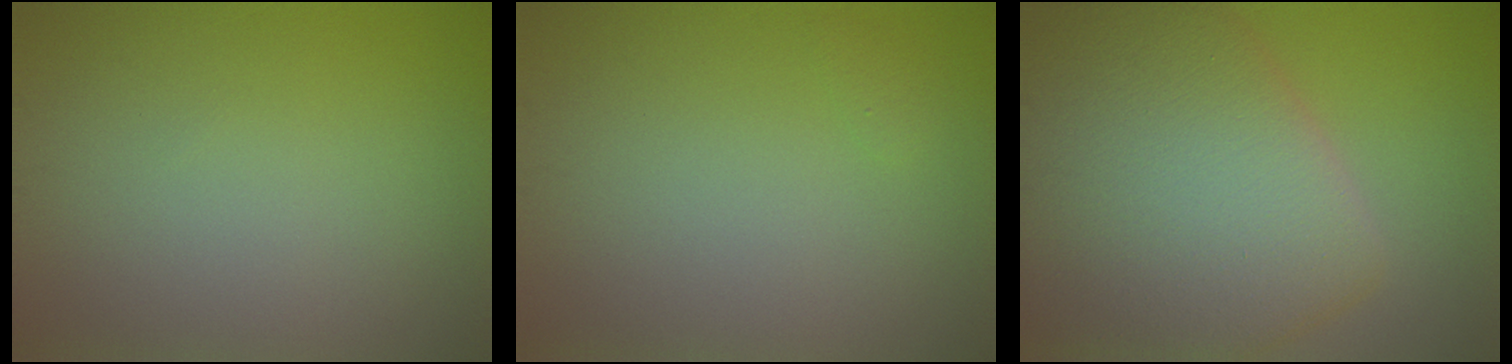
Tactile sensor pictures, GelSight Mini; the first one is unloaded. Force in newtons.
{"total": 0.5, "press": 0.5, "slide": 0.0}
{"total": 12.7, "press": 12.7, "slide": 0.6}